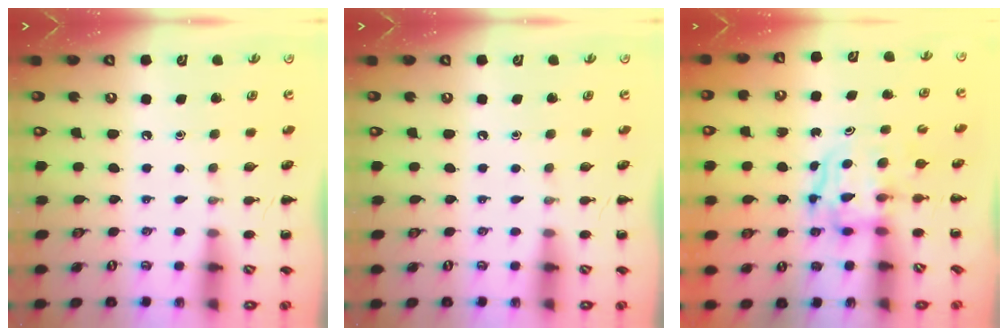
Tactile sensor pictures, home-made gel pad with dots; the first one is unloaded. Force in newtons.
{"total": 0.0}
{"total": 3.5, "press": 3.4, "slide": 0.3}